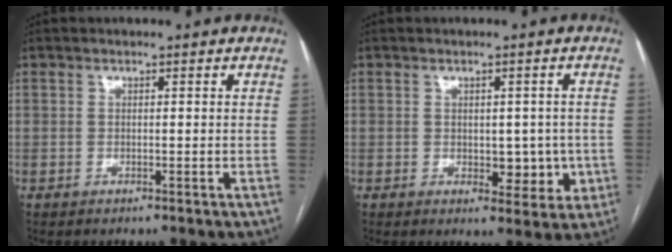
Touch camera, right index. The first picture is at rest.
{"total": 5.7, "force": [-0.6, 3.5, 4.5], "torque": [-0.042, 0.006, 0.002]}